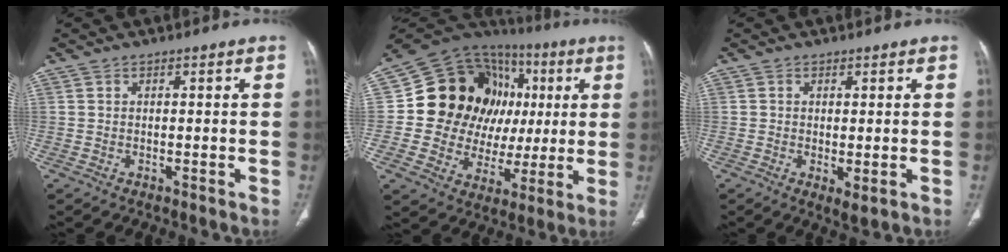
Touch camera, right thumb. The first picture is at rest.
{"total": 24.7, "force": [3.5, 19.8, 14.4], "torque": [-0.164, 0.042, 0.071]}
{"total": 2.5, "force": [-0.4, 0.9, 2.3], "torque": [-0.045, -0.012, -0.003]}